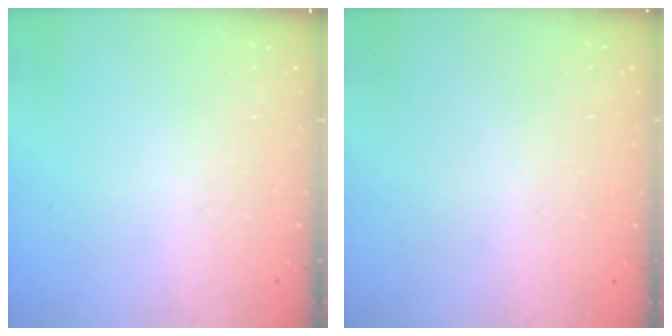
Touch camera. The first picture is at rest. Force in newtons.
{"total": 0.0}